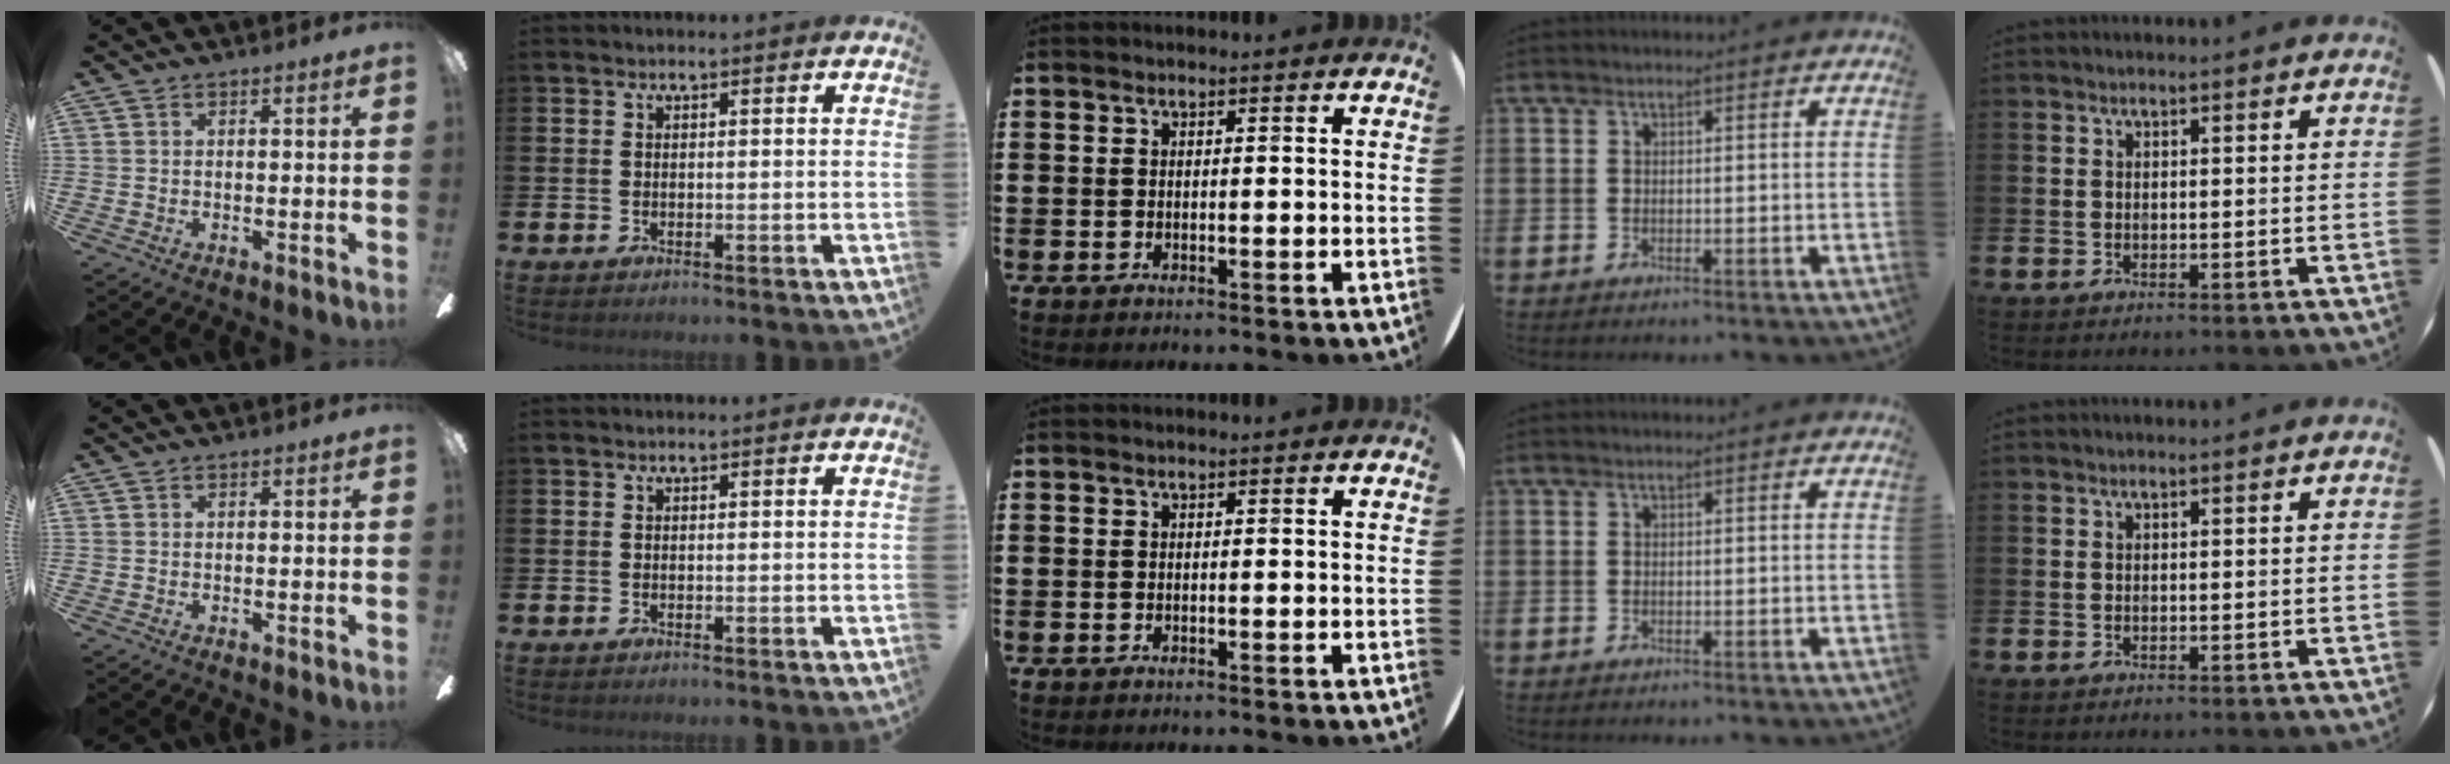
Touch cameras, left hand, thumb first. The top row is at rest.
{}